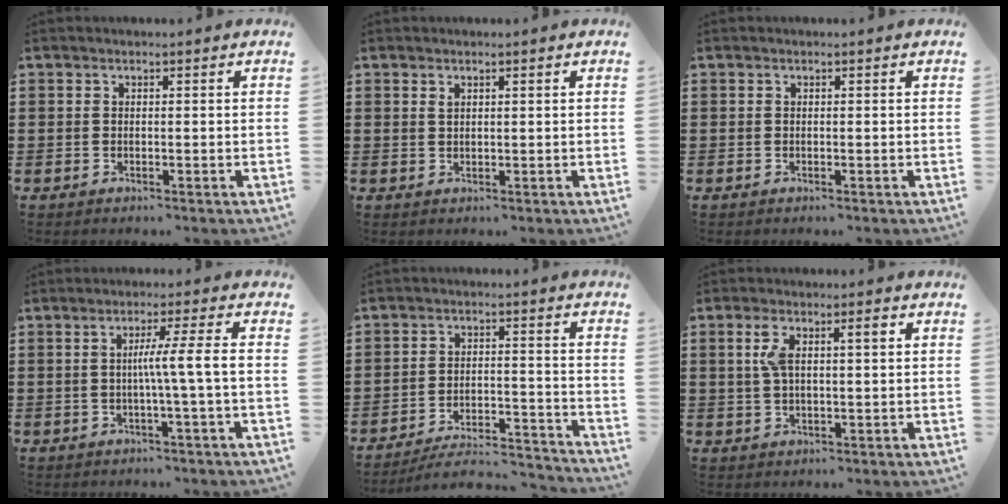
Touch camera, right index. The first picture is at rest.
{"total": 1.0, "force": [0.5, 0.3, 0.8], "torque": [-0.017, 0.003, 0.008]}
{"total": 0.0}
{"total": 5.2, "force": [-0.5, -0.9, 5.1], "torque": [-0.092, -0.008, -0.016]}
{"total": 5.3, "force": [-5.0, 0.8, 1.4], "torque": [-0.030, 0.001, -0.102]}
{"total": 4.9, "force": [1.3, 1.6, 4.4], "torque": [-0.097, 0.006, 0.017]}